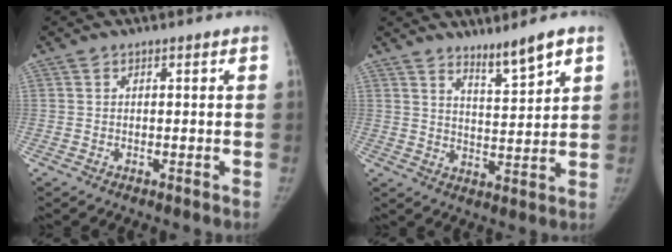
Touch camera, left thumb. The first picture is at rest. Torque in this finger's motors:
{"motor_torque": [0.12, -0.06, 0.71, -0.65, 0.01]}